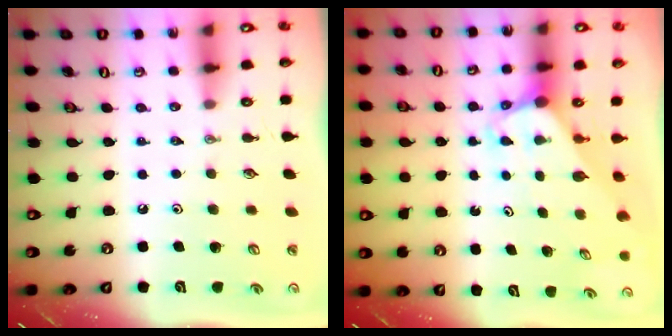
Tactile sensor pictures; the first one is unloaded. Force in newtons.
{"total": 3.1, "press": 3.1, "slide": 0.1}